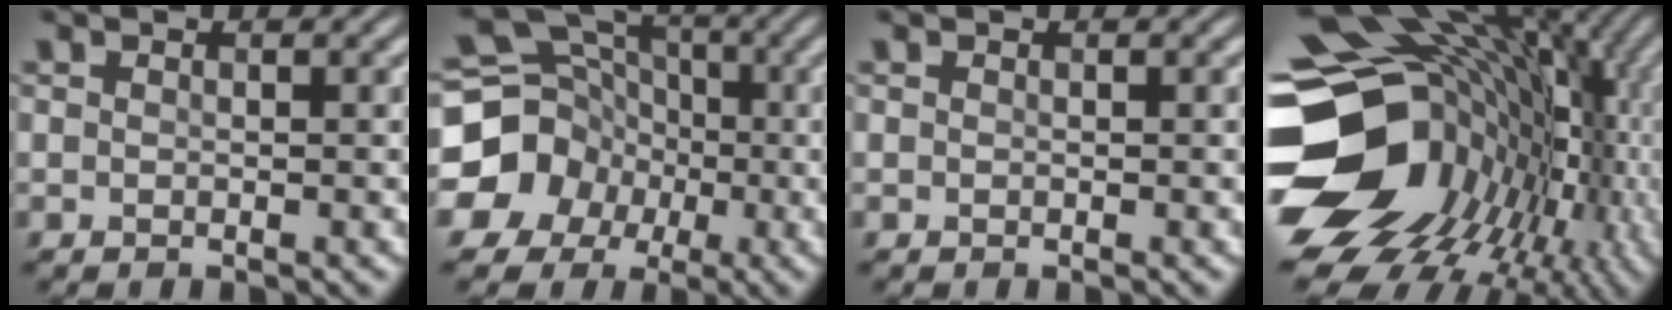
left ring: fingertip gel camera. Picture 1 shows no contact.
{"total": 14.2, "force": [-3.4, 13.2, 3.9], "torque": [-0.111, 0.002, -0.081]}
{"total": 0.0}
{"total": 19.4, "force": [-1.9, 15.4, 11.6], "torque": [-0.210, -0.001, -0.014]}